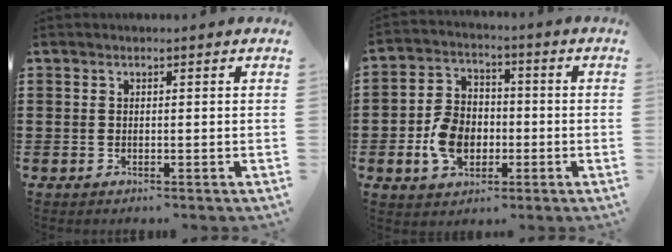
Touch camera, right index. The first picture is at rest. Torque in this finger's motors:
{"motor_torque": [1.07, -1.07, 0.42, 0.09]}